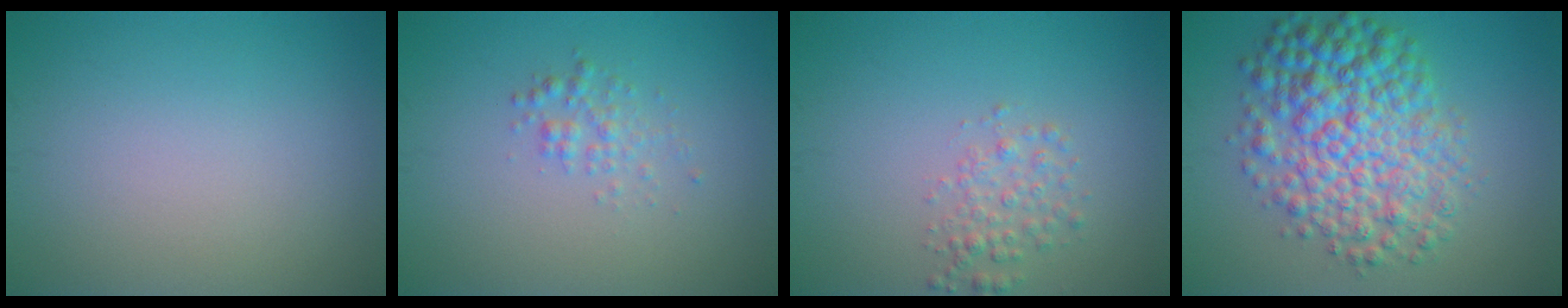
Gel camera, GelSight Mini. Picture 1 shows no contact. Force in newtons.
{"total": 1.5, "press": 1.5, "slide": 0.0}
{"total": 2.0, "press": 2.0, "slide": 0.1}
{"total": 8.6, "press": 8.6, "slide": 0.1}